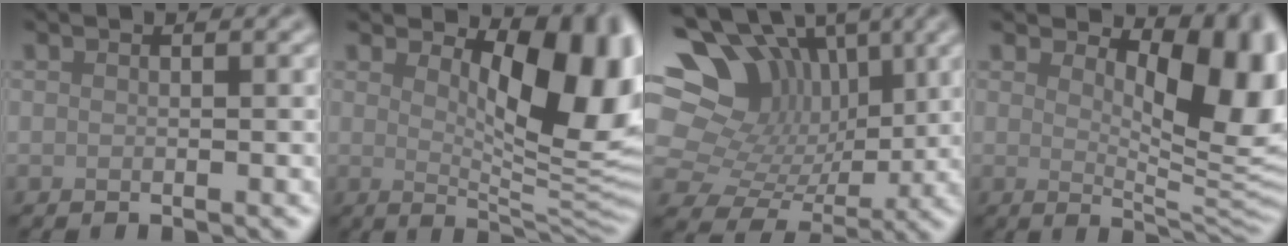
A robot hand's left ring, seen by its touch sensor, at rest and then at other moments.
{"total": 11.1, "force": [3.1, 5.0, 9.4], "torque": [-0.117, -0.008, 0.050]}
{"total": 12.5, "force": [4.5, 9.0, 7.3], "torque": [-0.162, 0.028, 0.076]}
{"total": 9.6, "force": [2.9, 4.4, 8.0], "torque": [-0.110, -0.016, 0.048]}